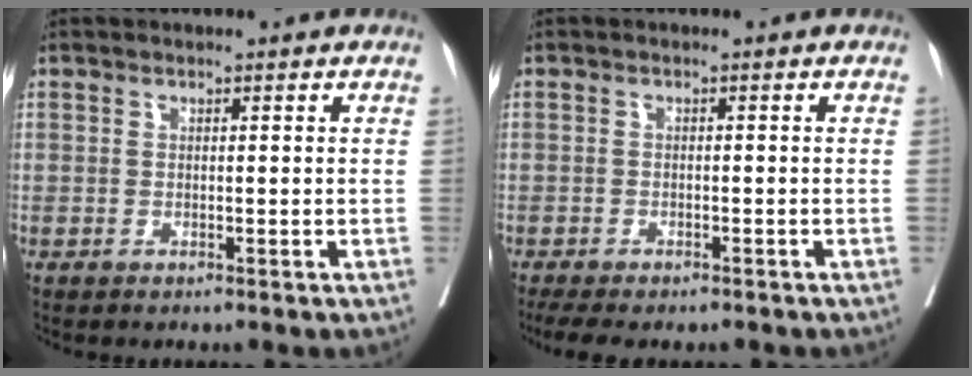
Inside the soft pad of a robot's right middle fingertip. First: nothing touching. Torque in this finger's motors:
{"motor_torque": [0.65, -0.41, 0.06, 0.02]}